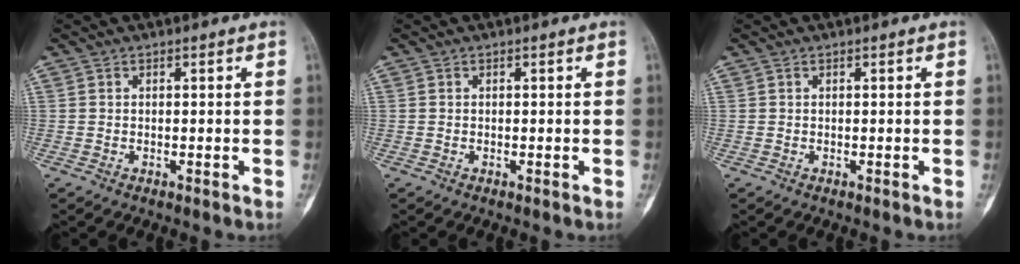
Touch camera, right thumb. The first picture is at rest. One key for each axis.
{"total": 0.0}
{"total": 0.0}